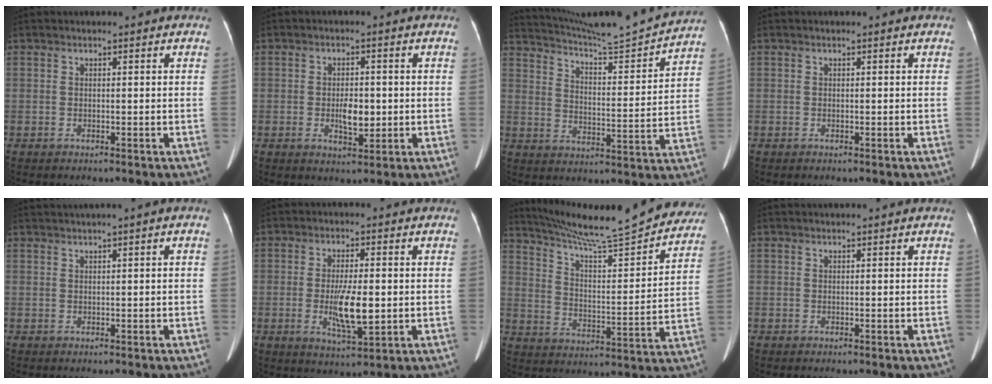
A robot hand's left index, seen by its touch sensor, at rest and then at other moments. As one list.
[{"total": 4.2, "force": [-0.6, 1.8, 3.7], "torque": [-0.064, -0.003, -0.005]}, {"total": 16.9, "force": [16.1, -1.4, 4.8], "torque": [-0.092, -0.039, 0.234]}, {"total": 0.0}, {"total": 1.9, "force": [1.0, -0.3, 1.6], "torque": [-0.036, 0.012, 0.025]}, {"total": 7.2, "force": [-0.9, 1.6, 7.0], "torque": [-0.132, -0.015, -0.014]}, {"total": 25.1, "force": [22.6, 2.4, 10.7], "torque": [-0.173, -0.035, 0.308]}, {"total": 1.1, "force": [1.0, 0.1, 0.4], "torque": [-0.003, 0.022, 0.016]}]